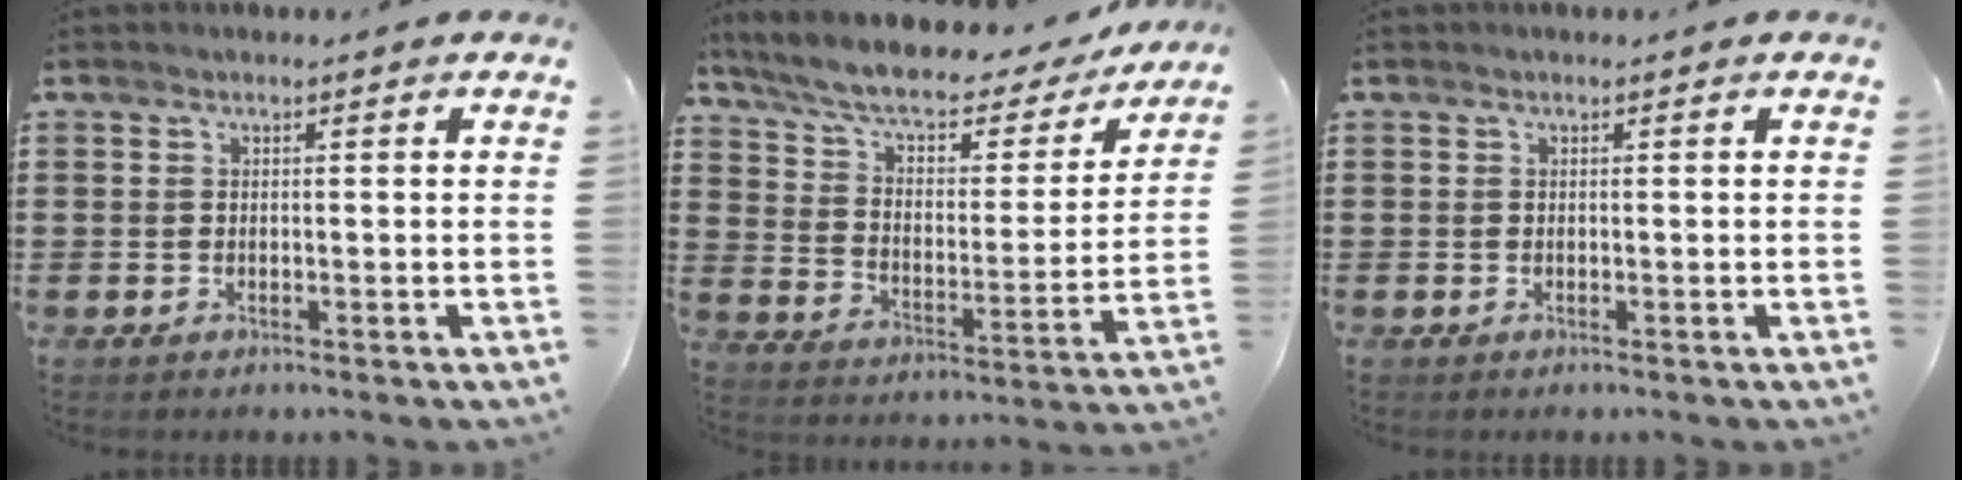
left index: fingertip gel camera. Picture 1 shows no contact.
{"total": 7.3, "force": [5.9, 1.8, 3.9], "torque": [-0.101, -0.035, 0.097]}
{"total": 0.0}